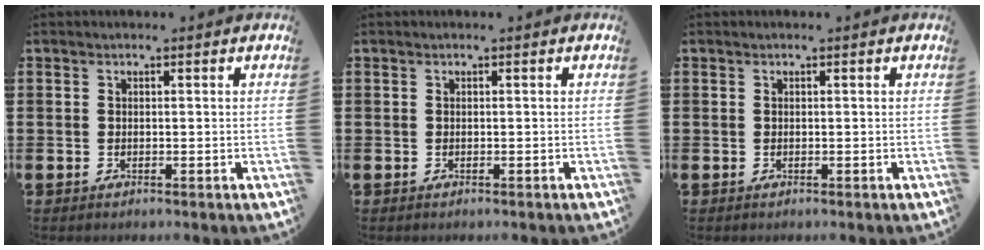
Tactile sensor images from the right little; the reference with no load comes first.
{"total": 0.0}
{"total": 0.0}